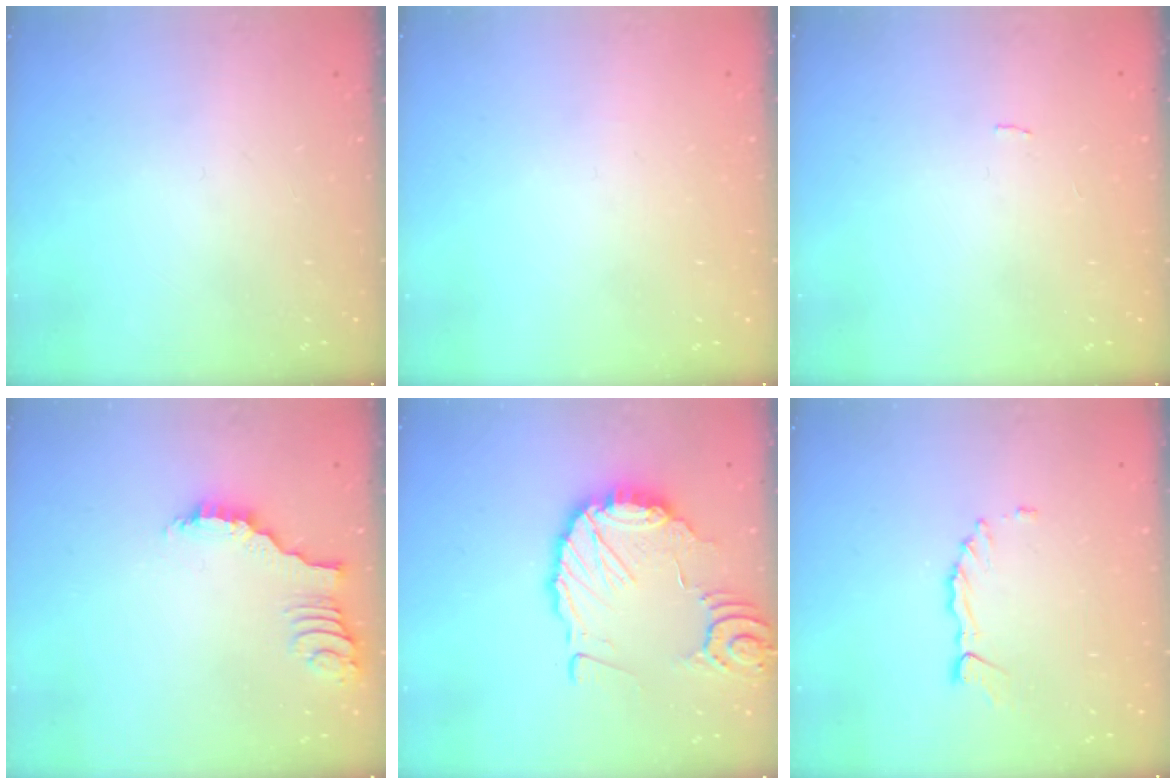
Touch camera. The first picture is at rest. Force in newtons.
{"total": 0.0}
{"total": 0.6, "press": 0.5, "slide": 0.2}
{"total": 2.2, "press": 2.1, "slide": 0.4}
{"total": 12.1, "press": 12.0, "slide": 1.5}
{"total": 1.5, "press": 1.5, "slide": 0.3}